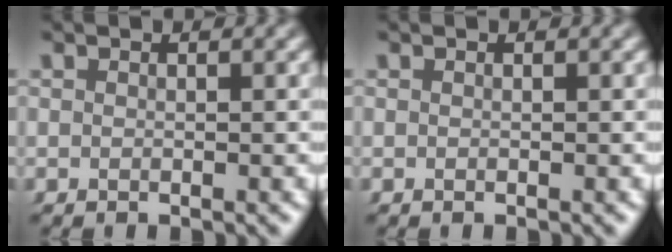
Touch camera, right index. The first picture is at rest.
{"total": 0.0}